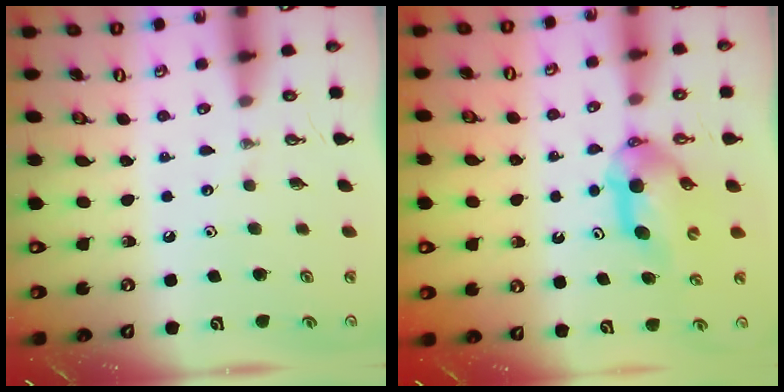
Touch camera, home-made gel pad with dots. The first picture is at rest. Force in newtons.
{"total": 6.3, "press": 6.1, "slide": 1.4}